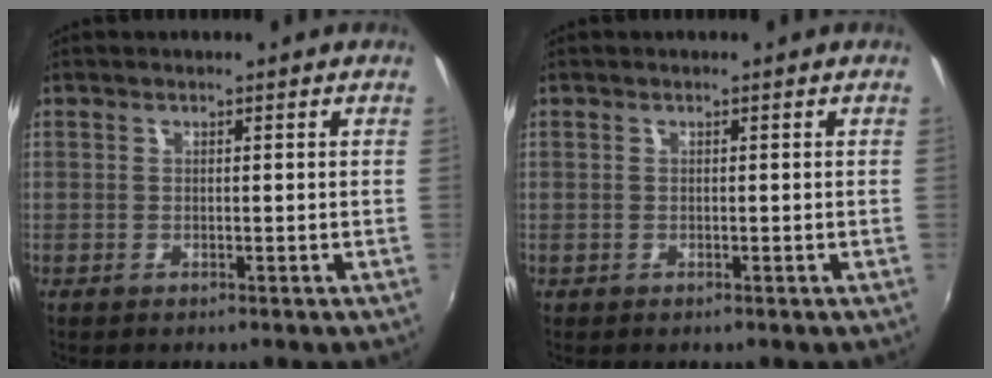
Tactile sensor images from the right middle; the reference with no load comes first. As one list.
[{"total": 0.0}]